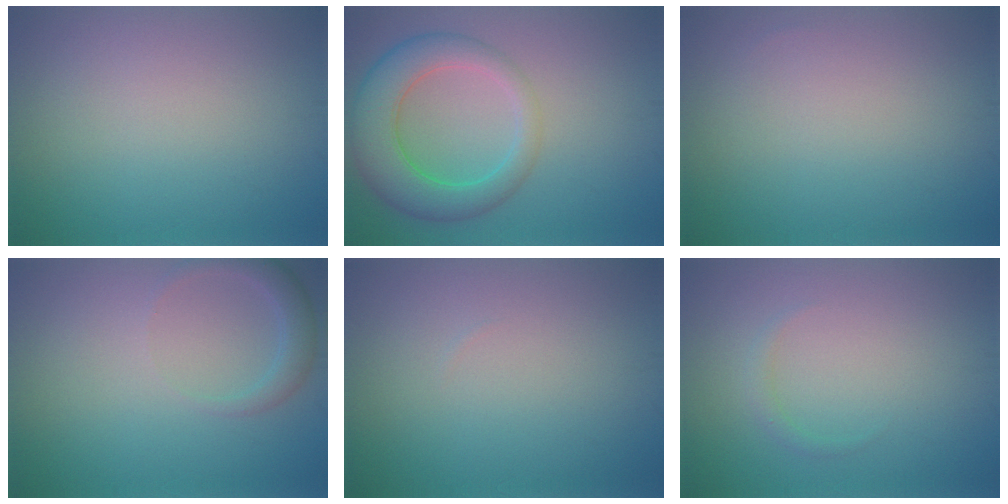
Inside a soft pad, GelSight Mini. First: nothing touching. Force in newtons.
{"total": 6.4, "press": 6.4, "slide": 0.3}
{"total": 0.0}
{"total": 2.2, "press": 2.2, "slide": 0.2}
{"total": 0.0}
{"total": 0.8, "press": 0.8, "slide": 0.0}